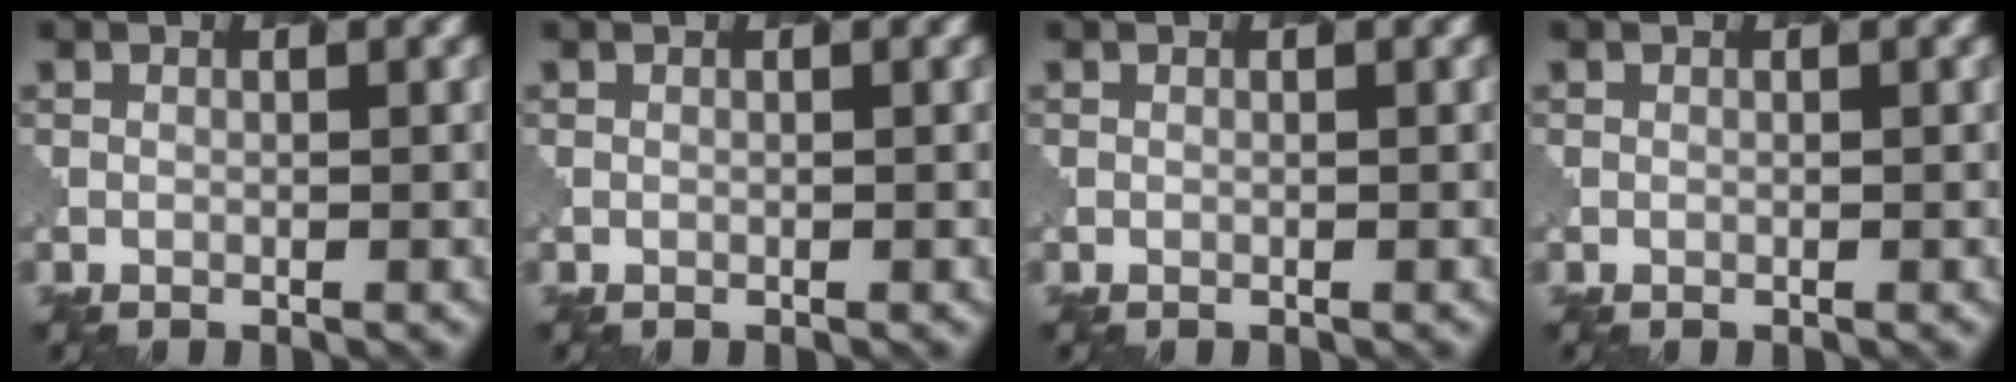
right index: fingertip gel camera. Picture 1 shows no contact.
{"total": 0.0}
{"total": 0.0}
{"total": 0.0}